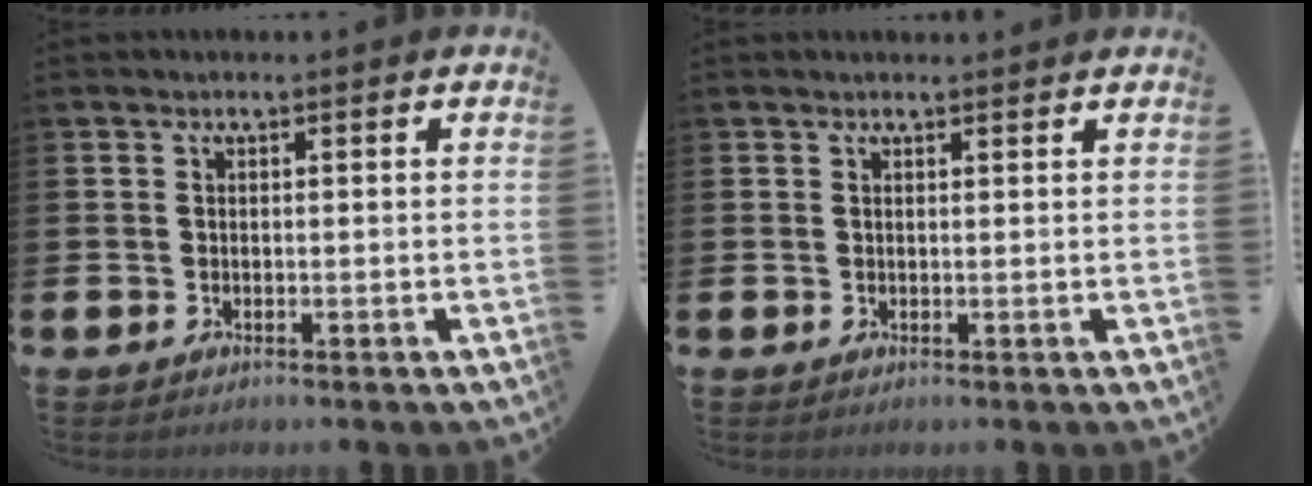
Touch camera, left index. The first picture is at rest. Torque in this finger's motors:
{"motor_torque": [0.58, -1.55, 0.05, 0.02]}